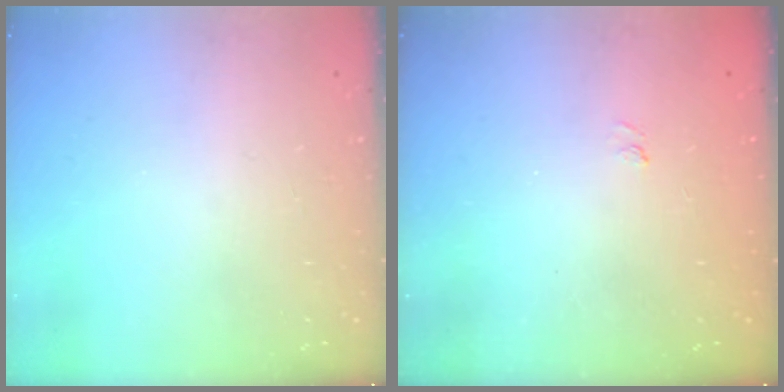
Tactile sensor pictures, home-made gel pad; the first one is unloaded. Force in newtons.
{"total": 1.0, "press": 0.2, "slide": 1.0}